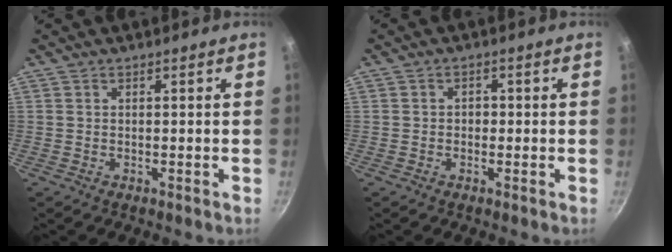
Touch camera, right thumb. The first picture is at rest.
{"total": 1.4, "force": [-0.3, 1.2, 0.7], "torque": [-0.008, 0.006, -0.007]}